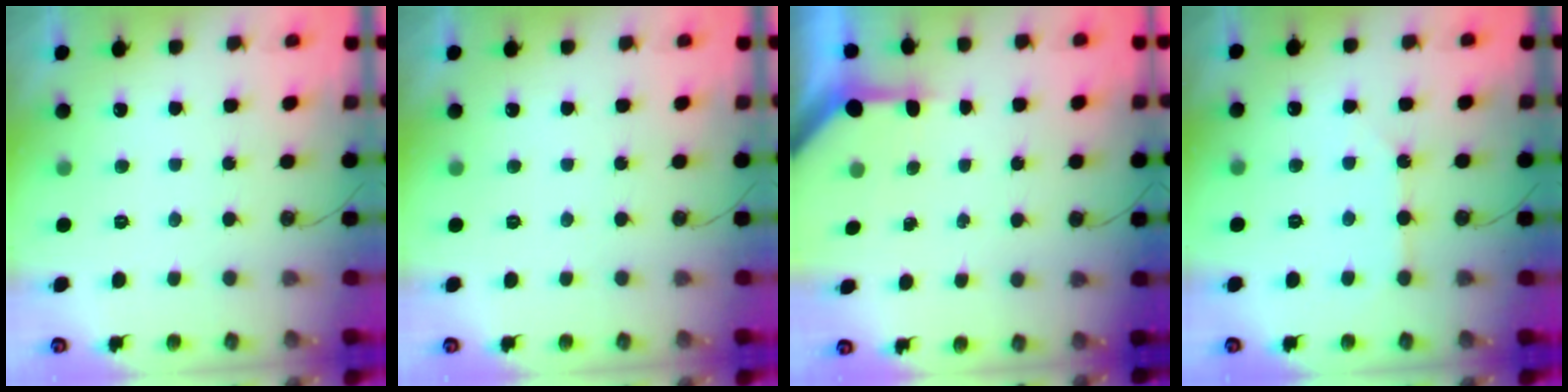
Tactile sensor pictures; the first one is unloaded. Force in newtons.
{"total": 0.0}
{"total": 3.5, "press": 3.5, "slide": 0.4}
{"total": 2.3, "press": 2.3, "slide": 0.4}